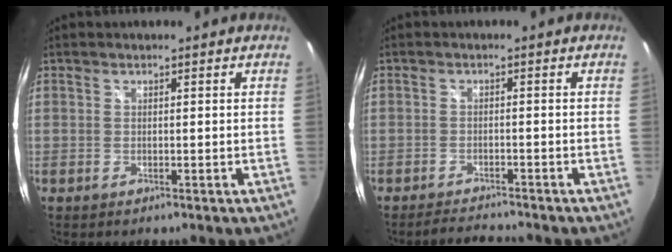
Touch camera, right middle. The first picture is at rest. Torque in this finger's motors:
{"motor_torque": [0.24, -0.43, 0.00, 0.01]}